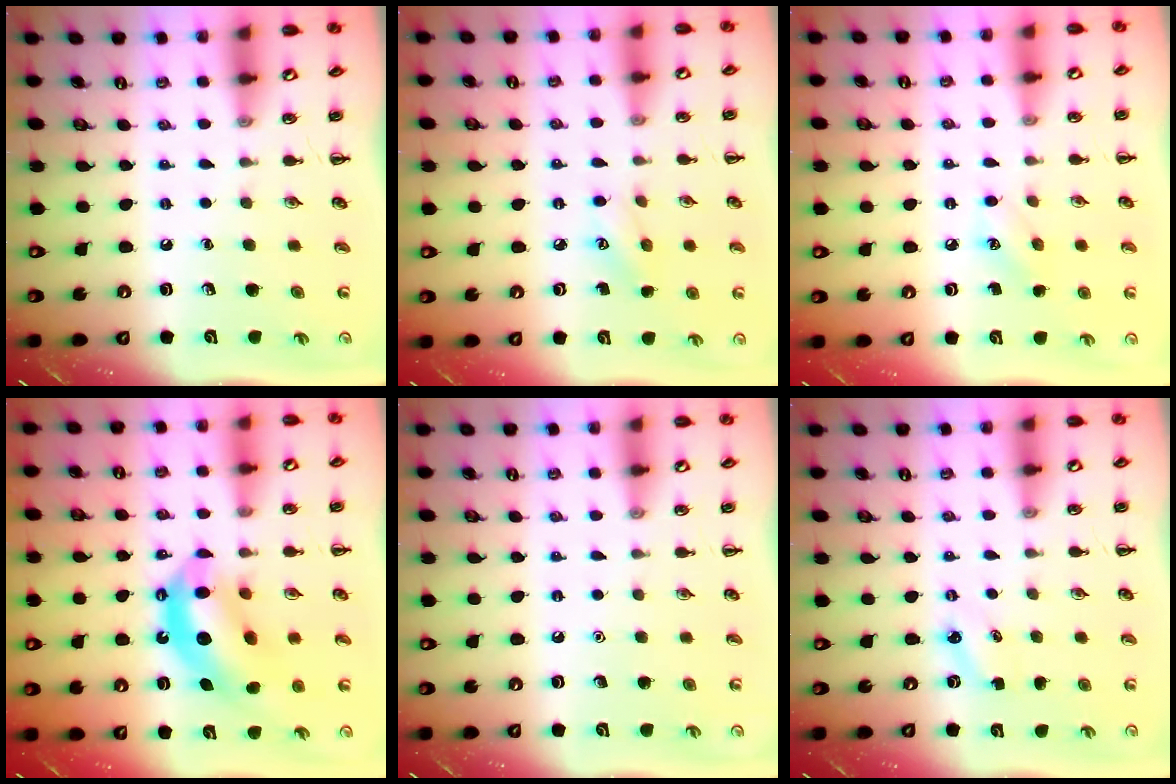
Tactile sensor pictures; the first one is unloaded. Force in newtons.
{"total": 6.0, "press": 5.8, "slide": 1.3}
{"total": 6.0, "press": 5.8, "slide": 1.7}
{"total": 12.4, "press": 12.0, "slide": 3.2}
{"total": 1.5, "press": 1.5, "slide": 0.1}
{"total": 2.9, "press": 2.7, "slide": 0.8}